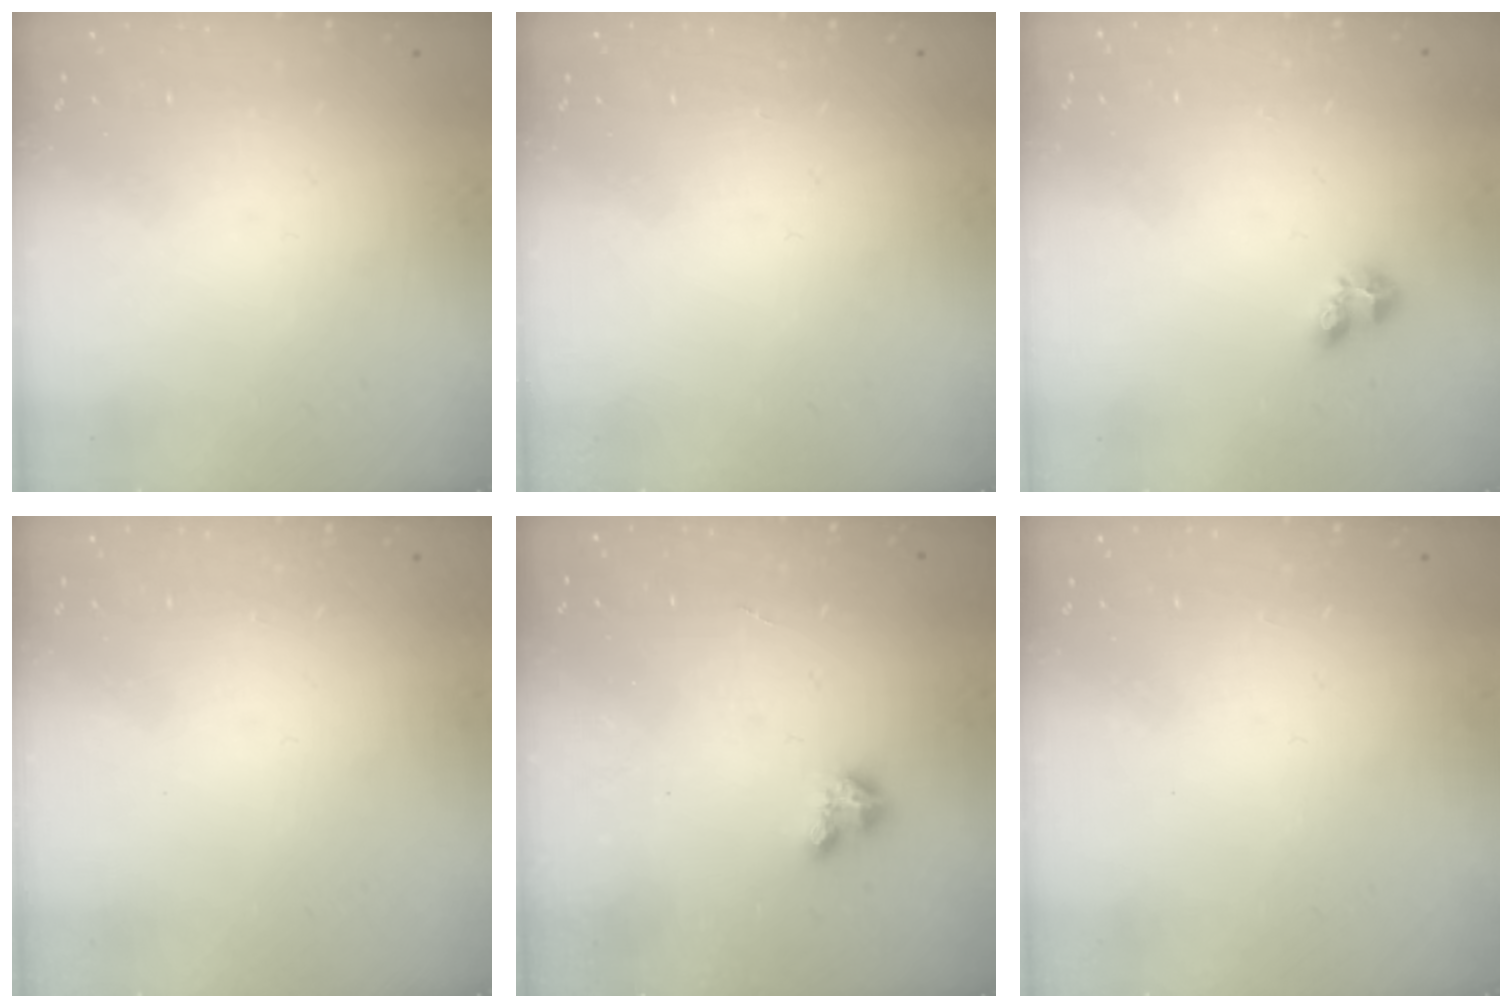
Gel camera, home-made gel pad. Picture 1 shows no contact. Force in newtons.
{"total": 0.0}
{"total": 1.6, "press": 1.5, "slide": 0.6}
{"total": 0.0}
{"total": 2.6, "press": 2.6, "slide": 0.2}
{"total": 0.0}